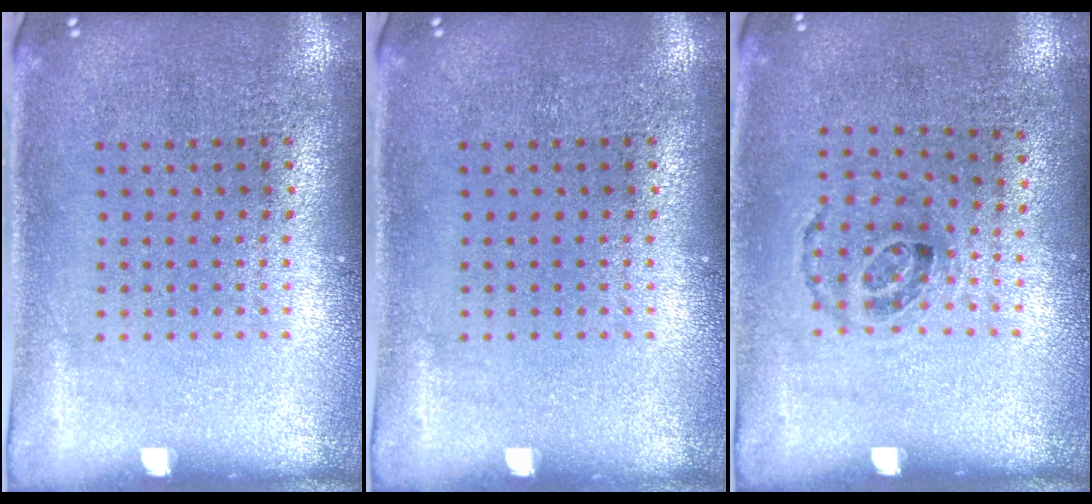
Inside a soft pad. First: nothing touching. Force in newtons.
{"total": 0.0}
{"total": 1.0, "press": 0.6, "slide": 0.8}